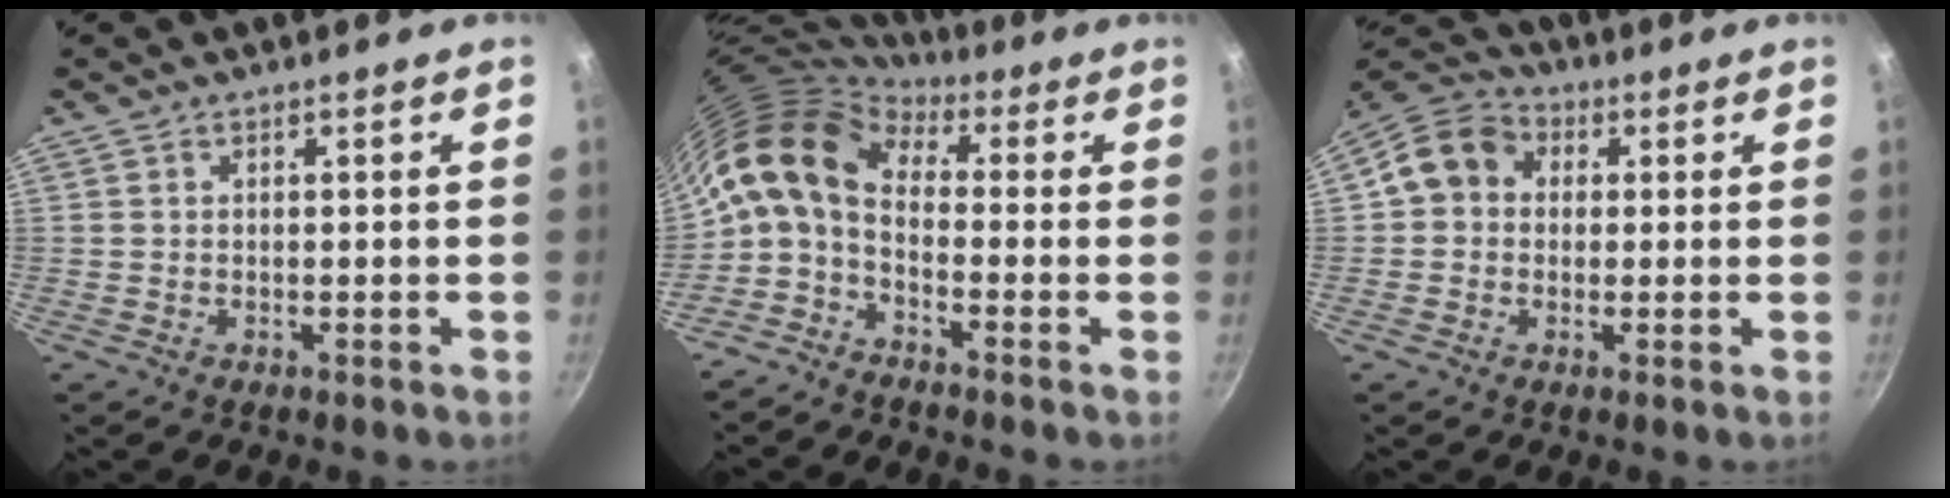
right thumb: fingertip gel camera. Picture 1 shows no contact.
{"total": 9.6, "force": [1.1, 5.3, 7.9], "torque": [-0.144, 0.022, 0.005]}
{"total": 9.1, "force": [1.1, 7.8, 4.5], "torque": [-0.049, 0.023, -0.003]}